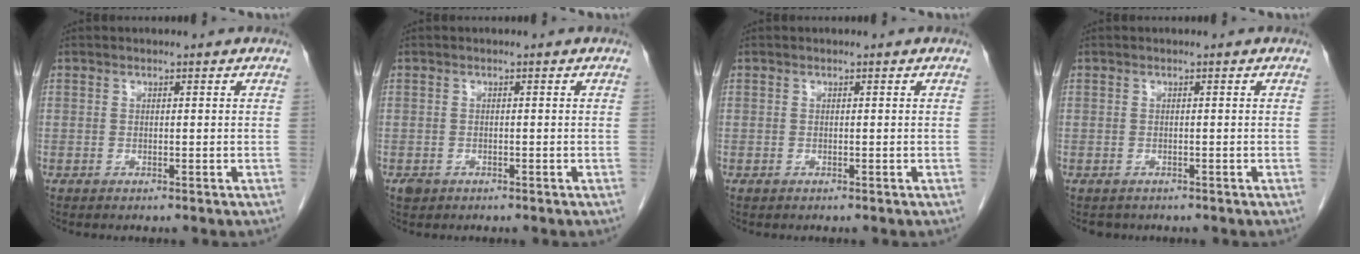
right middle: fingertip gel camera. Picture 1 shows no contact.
{"total": 1.2, "force": [-0.7, 1.0, 0.4], "torque": [-0.008, 0.003, -0.007]}
{"total": 0.0}
{"total": 1.3, "force": [-1.0, 0.9, 0.1], "torque": [-0.009, 0.001, -0.011]}